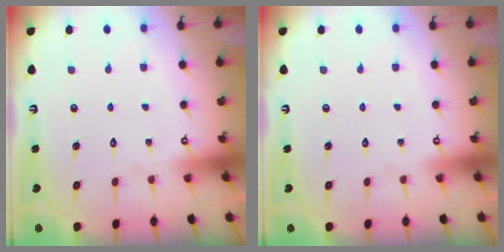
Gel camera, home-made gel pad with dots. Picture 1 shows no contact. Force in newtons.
{"total": 0.0}